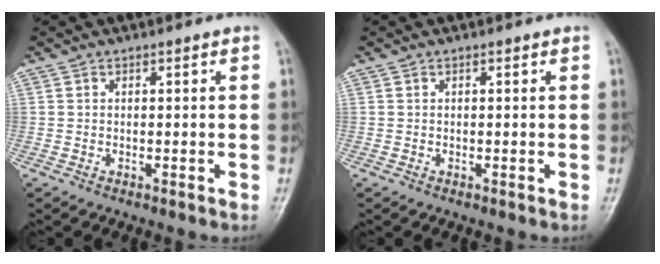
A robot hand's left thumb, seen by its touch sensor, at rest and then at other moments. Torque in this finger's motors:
{"motor_torque": [-0.14, 0.02, -0.01, 0.12, 0.00]}